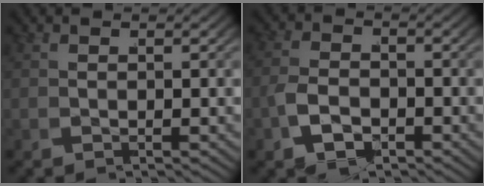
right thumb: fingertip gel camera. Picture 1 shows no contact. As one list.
[{"total": 3.5, "force": [-2.4, 2.1, 1.4], "torque": [-0.038, -0.009, -0.044]}]